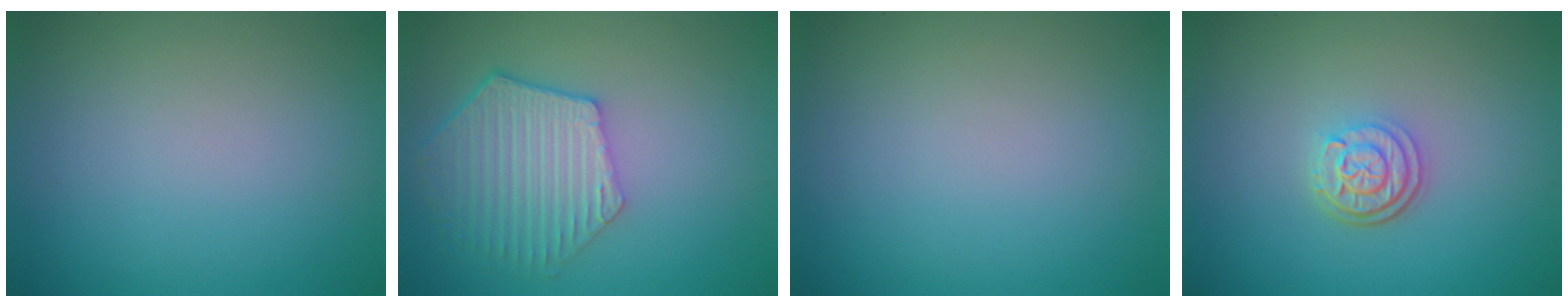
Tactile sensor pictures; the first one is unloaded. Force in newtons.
{"total": 5.8, "press": 4.7, "slide": 3.4}
{"total": 0.0}
{"total": 3.1, "press": 2.4, "slide": 1.8}